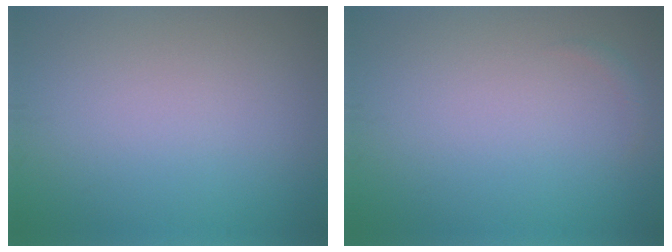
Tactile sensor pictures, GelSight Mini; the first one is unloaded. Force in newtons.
{"total": 0.6, "press": 0.6, "slide": 0.1}